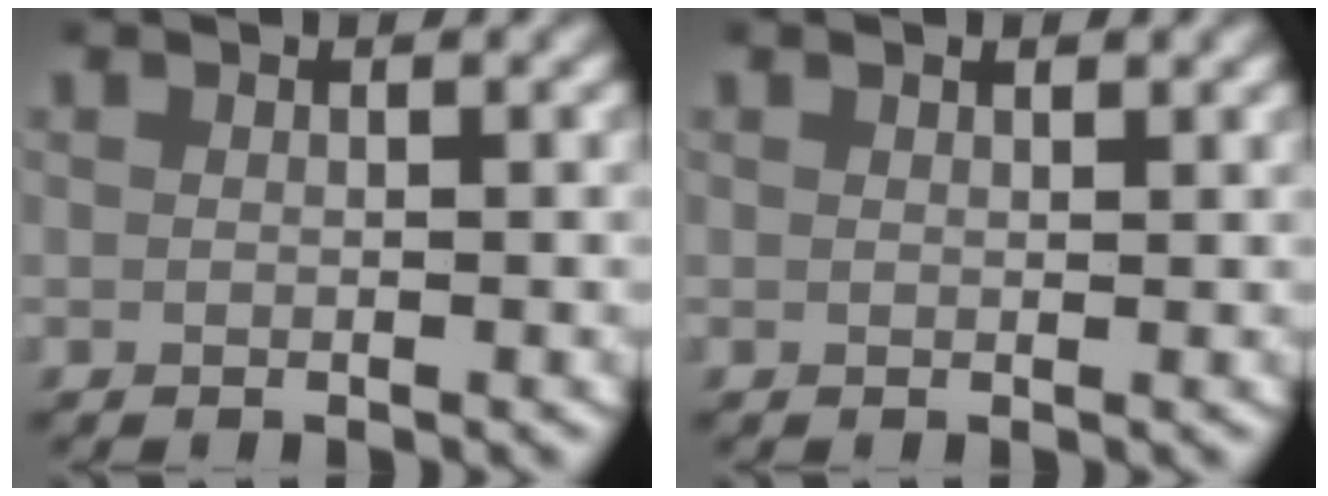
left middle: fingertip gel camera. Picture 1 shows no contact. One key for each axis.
{"total": 0.6, "fx": 0.5, "fy": 0.1, "fz": 0.2, "tx": 0.001, "ty": -0.001, "tz": 0.009}